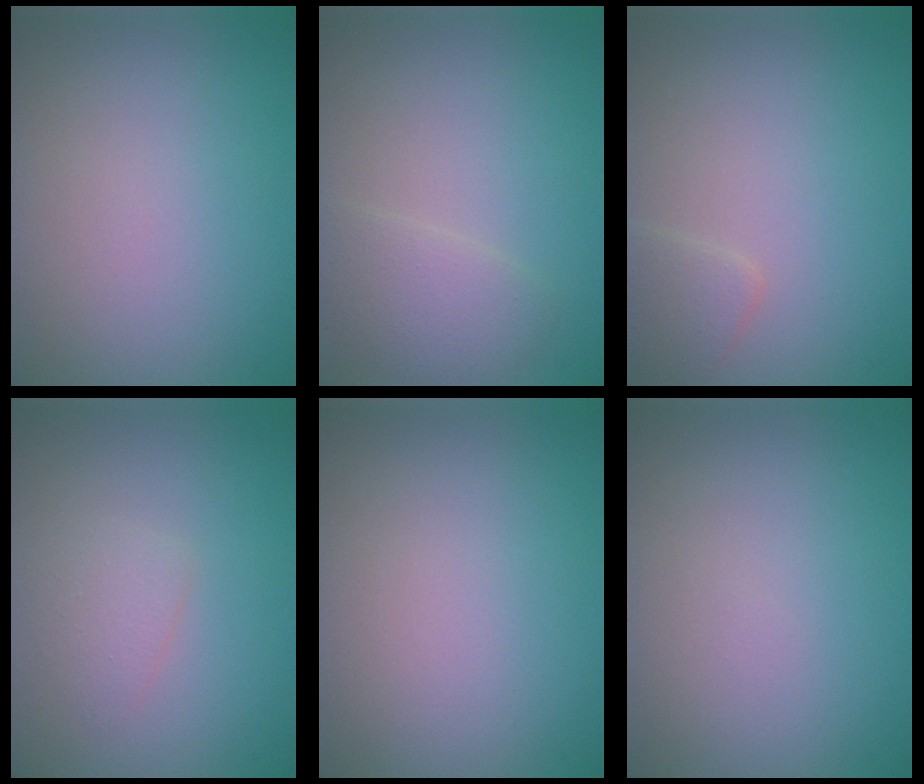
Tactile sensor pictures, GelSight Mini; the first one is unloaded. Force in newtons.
{"total": 2.4, "press": 2.4, "slide": 0.1}
{"total": 1.5, "press": 1.5, "slide": 0.0}
{"total": 1.5, "press": 1.5, "slide": 0.1}
{"total": 0.0}
{"total": 0.0}